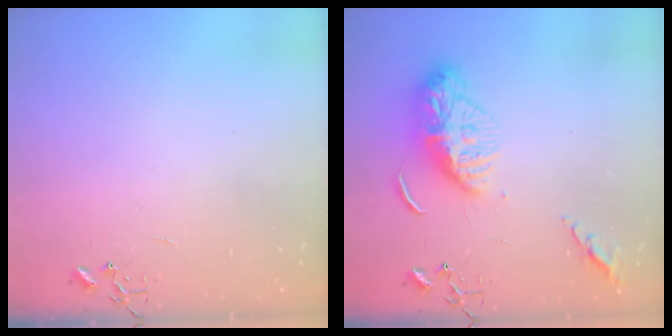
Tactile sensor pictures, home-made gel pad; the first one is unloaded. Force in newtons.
{"total": 13.3, "press": 13.2, "slide": 1.3}